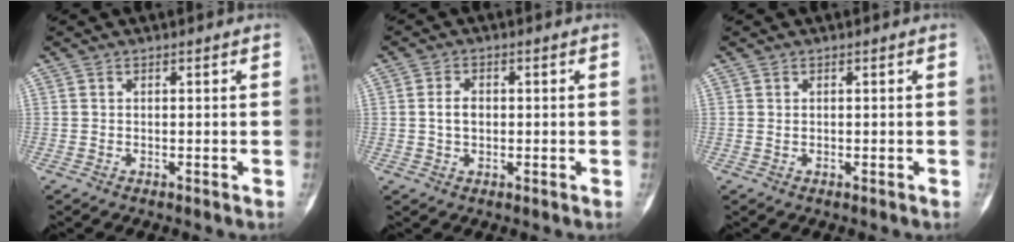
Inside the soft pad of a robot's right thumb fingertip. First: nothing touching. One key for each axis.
{"total": 3.7, "fx": 0.0, "fy": 2.5, "fz": 2.6, "tx": -0.046, "ty": 0.006, "tz": 0.000}
{"total": 0.0}